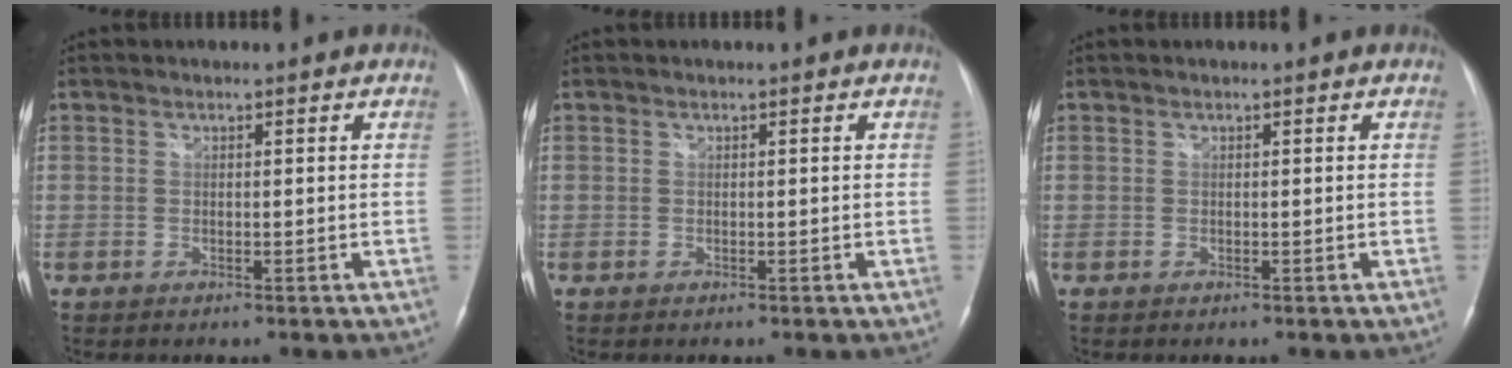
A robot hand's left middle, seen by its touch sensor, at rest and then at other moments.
{"total": 0.0}
{"total": 0.0}